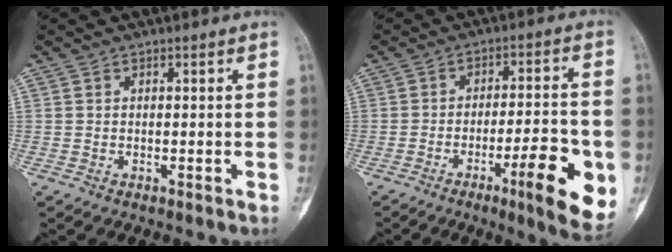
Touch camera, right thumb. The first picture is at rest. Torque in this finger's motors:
{"motor_torque": [0.59, 1.09, 0.29, 0.27, 0.01]}